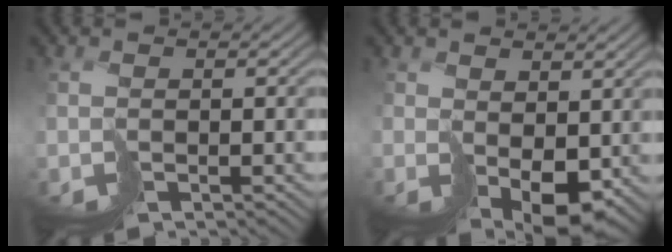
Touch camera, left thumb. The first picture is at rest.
{"total": 5.4, "force": [1.3, 3.4, 4.1], "torque": [-0.083, -0.021, 0.044]}